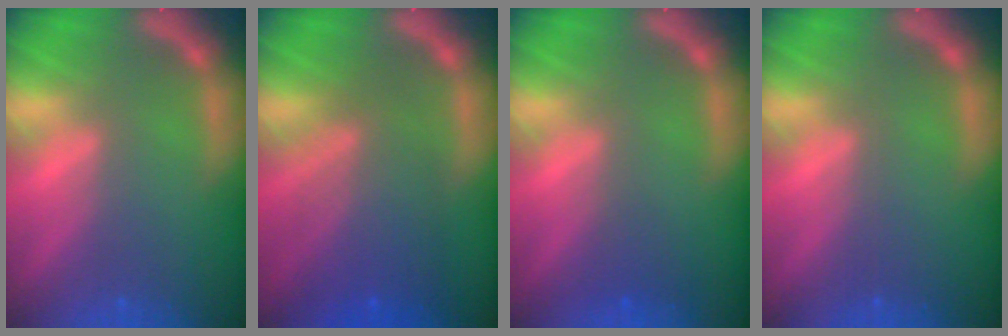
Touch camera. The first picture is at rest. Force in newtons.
{"total": 7.0}
{"total": 1.0}
{"total": 0.0}